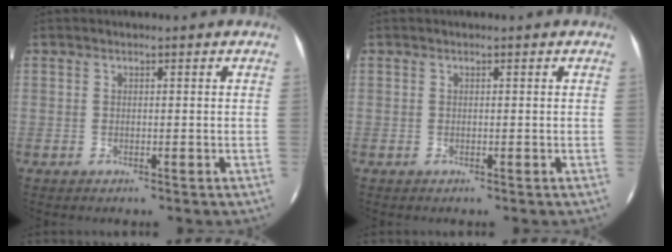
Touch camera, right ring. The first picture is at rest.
{"total": 0.0}